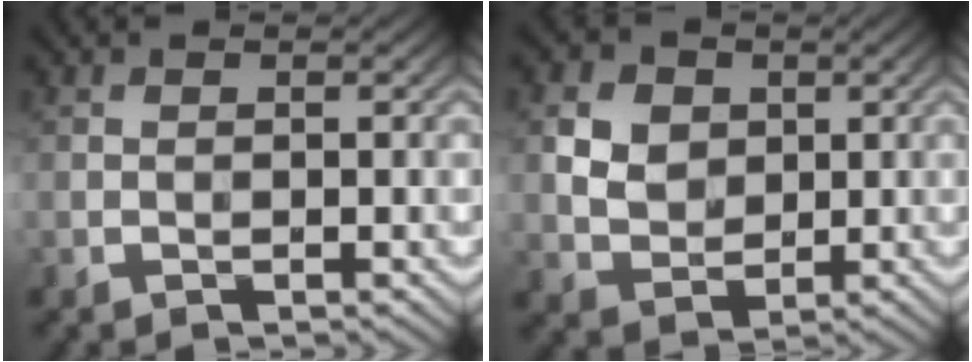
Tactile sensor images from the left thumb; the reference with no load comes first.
{"total": 5.3, "force": [1.4, 4.3, 2.7], "torque": [-0.075, 0.000, 0.018]}